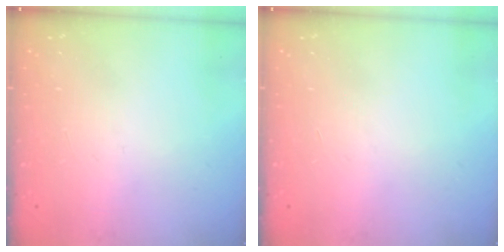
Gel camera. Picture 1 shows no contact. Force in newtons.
{"total": 0.0}